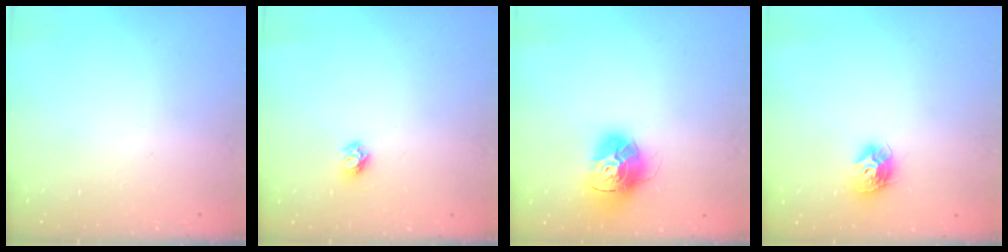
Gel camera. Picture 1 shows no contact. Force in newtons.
{"total": 5.5, "press": 5.5, "slide": 0.3}
{"total": 14.7, "press": 14.6, "slide": 1.4}
{"total": 9.3, "press": 9.3, "slide": 0.3}